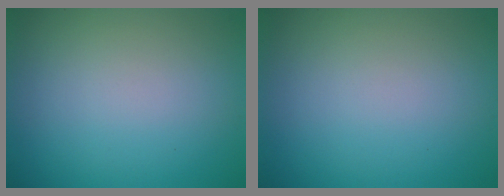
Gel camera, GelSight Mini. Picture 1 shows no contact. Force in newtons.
{"total": 0.0}